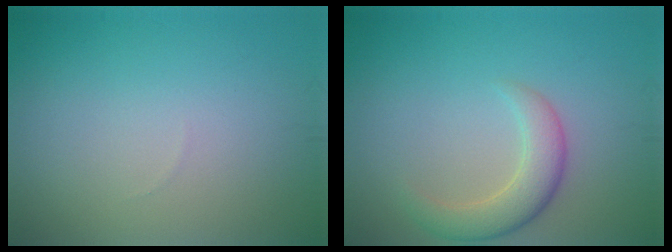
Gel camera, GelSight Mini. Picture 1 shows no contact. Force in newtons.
{"total": 3.6, "press": 3.6, "slide": 0.3}